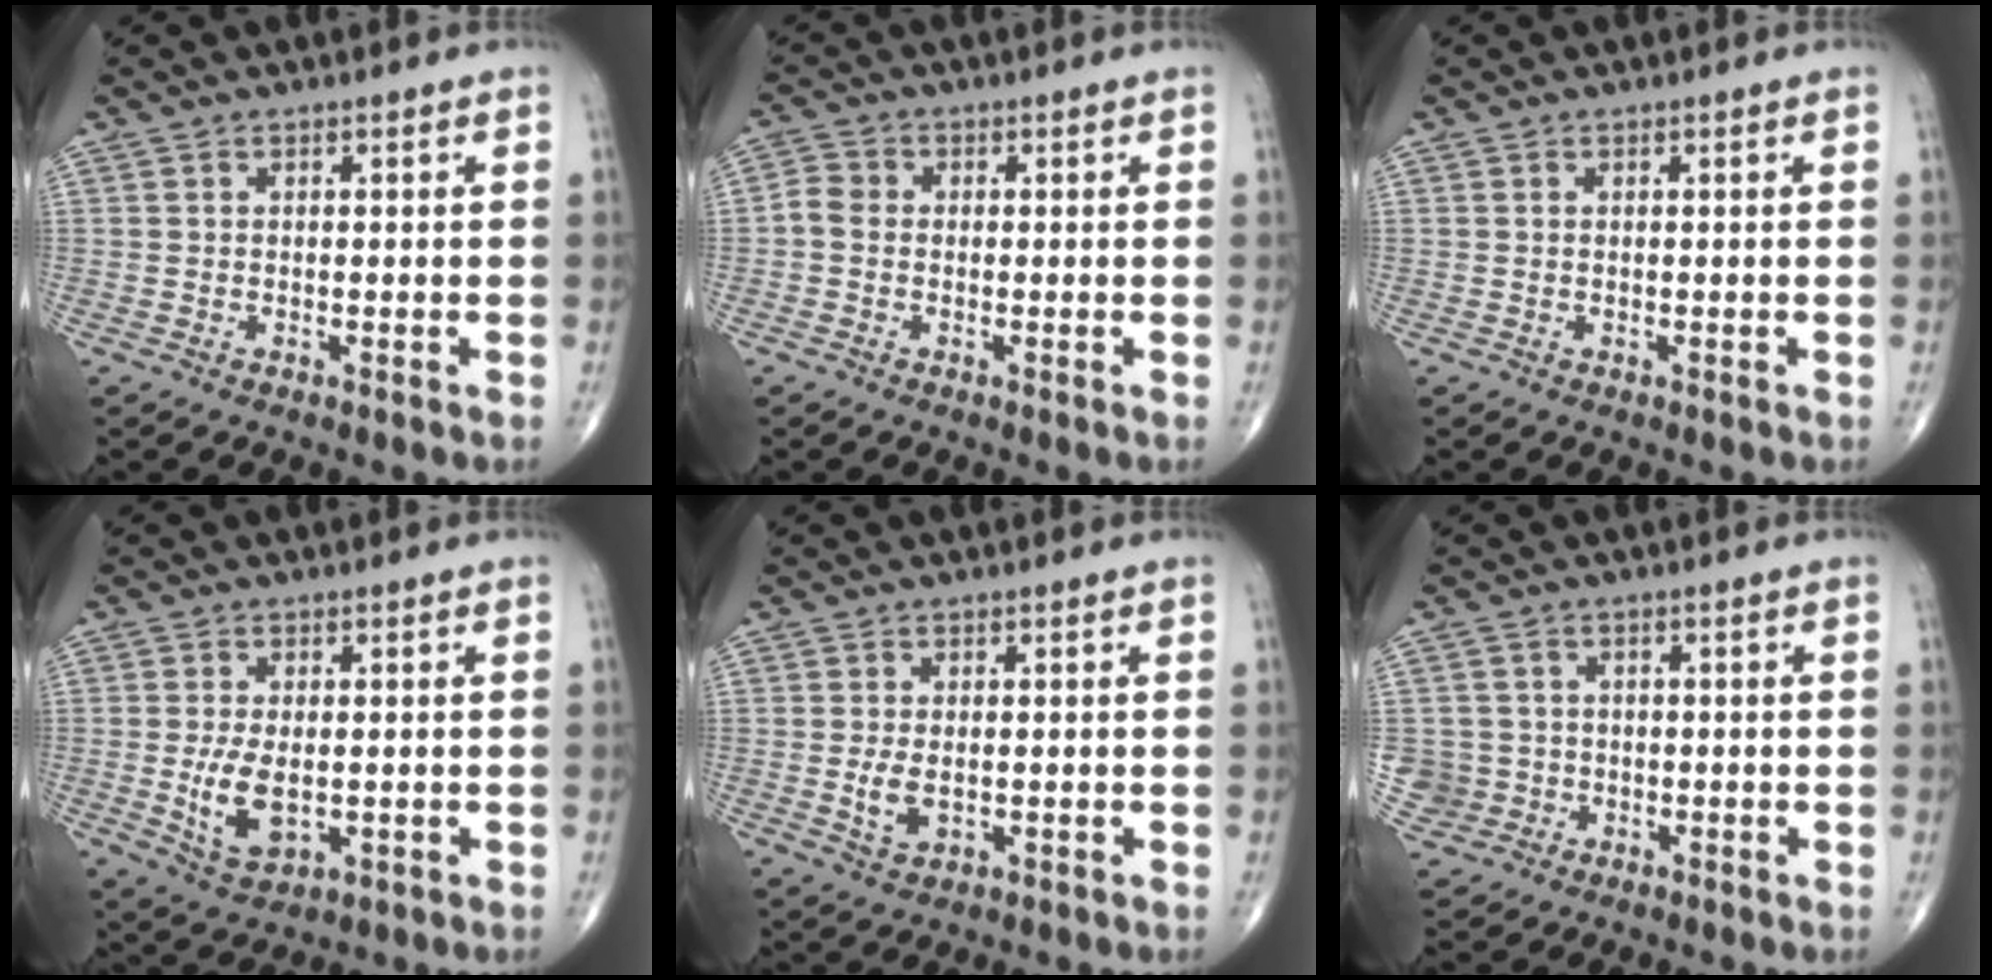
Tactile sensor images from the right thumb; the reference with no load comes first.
{"total": 2.9, "force": [-0.5, 2.4, 1.6], "torque": [-0.024, 0.007, -0.019]}
{"total": 0.0}
{"total": 7.4, "force": [-0.8, 4.0, 6.1], "torque": [-0.109, -0.011, -0.004]}
{"total": 3.7, "force": [-0.3, 2.2, 3.0], "torque": [-0.055, -0.006, 0.000]}
{"total": 4.5, "force": [-0.5, 4.4, 0.0], "torque": [0.020, 0.011, -0.009]}